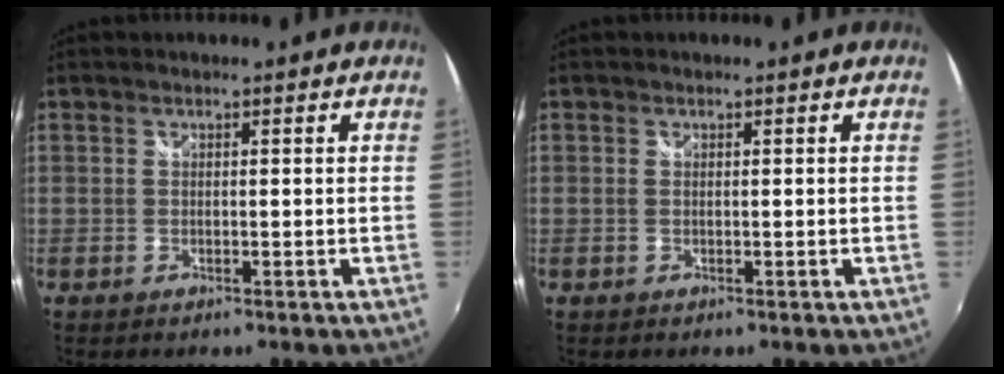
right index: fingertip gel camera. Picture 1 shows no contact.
{"total": 0.0}